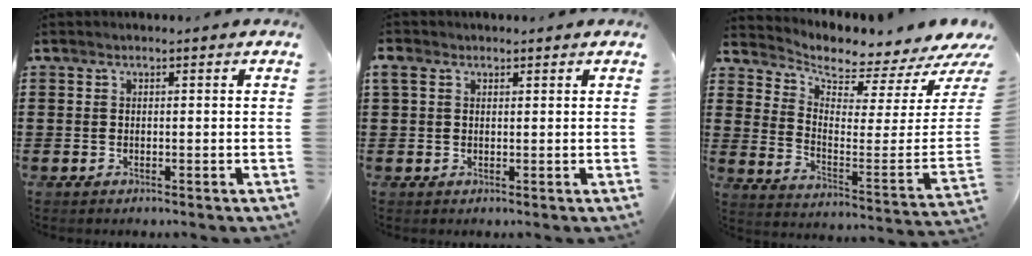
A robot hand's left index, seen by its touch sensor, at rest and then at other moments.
{"total": 1.9, "force": [0.9, 1.2, 1.2], "torque": [-0.029, 0.005, 0.017]}
{"total": 3.2, "force": [3.0, 0.3, 0.9], "torque": [-0.035, -0.056, 0.046]}